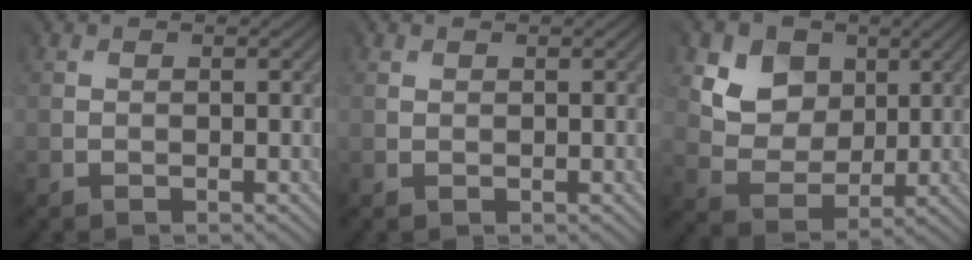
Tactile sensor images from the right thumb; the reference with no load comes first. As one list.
[{"total": 0.8, "force": [0.7, 0.3, -0.2], "torque": [0.002, -0.001, 0.015]}, {"total": 8.3, "force": [4.5, 6.3, 2.9], "torque": [-0.086, -0.011, 0.091]}]